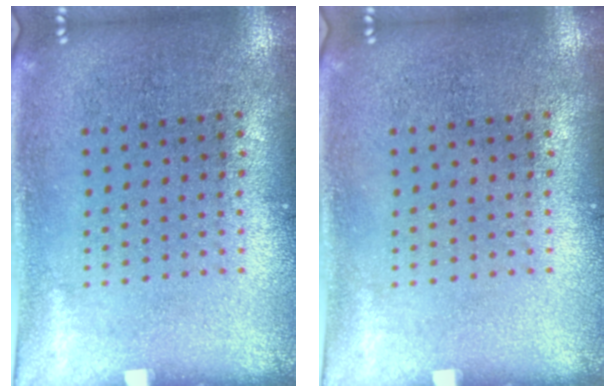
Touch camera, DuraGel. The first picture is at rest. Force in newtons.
{"total": 0.0}